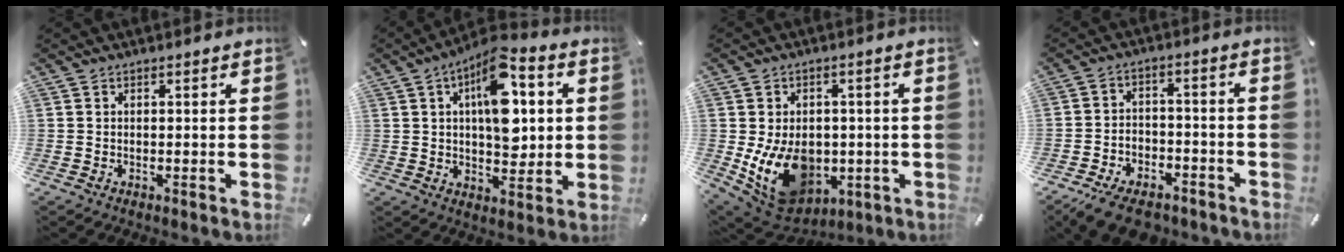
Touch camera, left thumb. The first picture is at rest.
{"total": 14.6, "force": [4.3, 8.0, 11.4], "torque": [-0.166, -0.013, 0.072]}
{"total": 15.0, "force": [-2.7, 11.4, 9.4], "torque": [-0.167, 0.002, -0.034]}
{"total": 8.3, "force": [-6.6, 4.0, 3.0], "torque": [-0.041, 0.042, -0.119]}